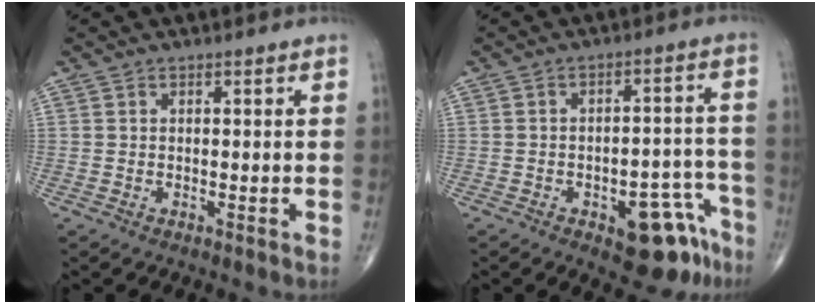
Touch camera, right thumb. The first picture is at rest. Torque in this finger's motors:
{"motor_torque": [3.85, 1.16, 0.59, -0.84, 0.02]}